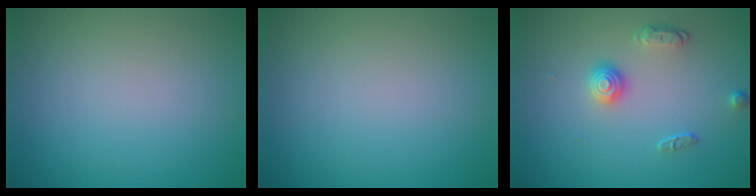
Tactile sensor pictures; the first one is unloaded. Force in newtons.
{"total": 0.0}
{"total": 2.1, "press": 1.6, "slide": 1.4}